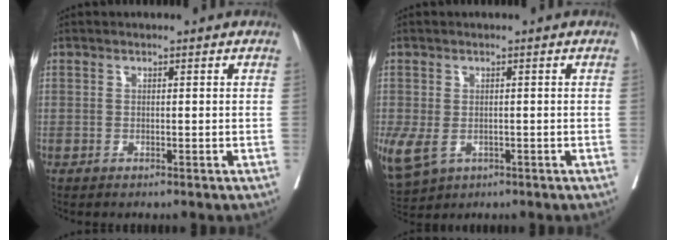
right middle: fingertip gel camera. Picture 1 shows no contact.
{"total": 9.3, "force": [-3.3, 6.8, 5.5], "torque": [-0.159, -0.011, -0.045]}